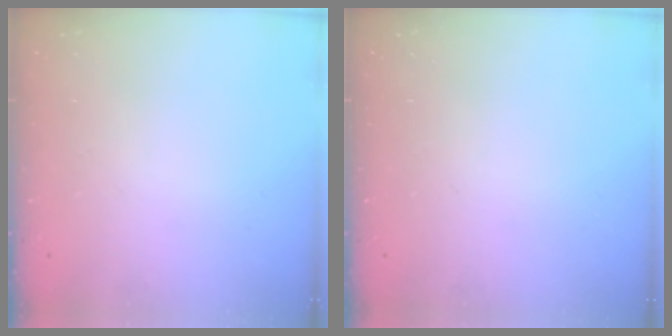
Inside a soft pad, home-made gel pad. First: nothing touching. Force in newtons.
{"total": 0.0}